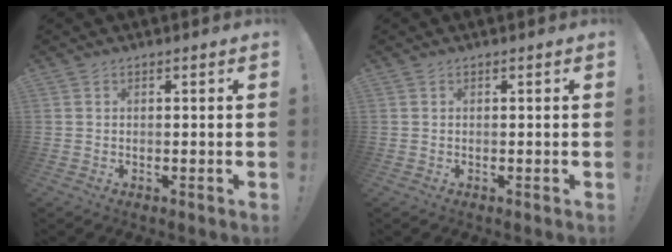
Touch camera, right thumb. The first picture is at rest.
{"total": 0.0}